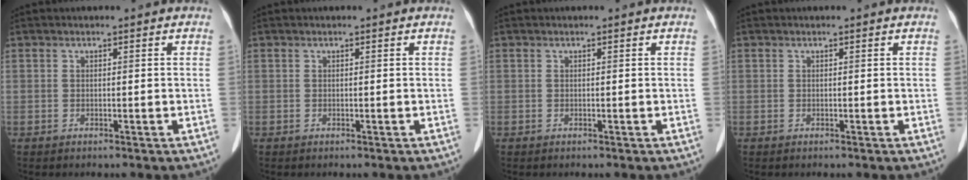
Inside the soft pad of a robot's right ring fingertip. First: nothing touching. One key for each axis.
{"total": 0.0}
{"total": 0.0}
{"total": 0.0}